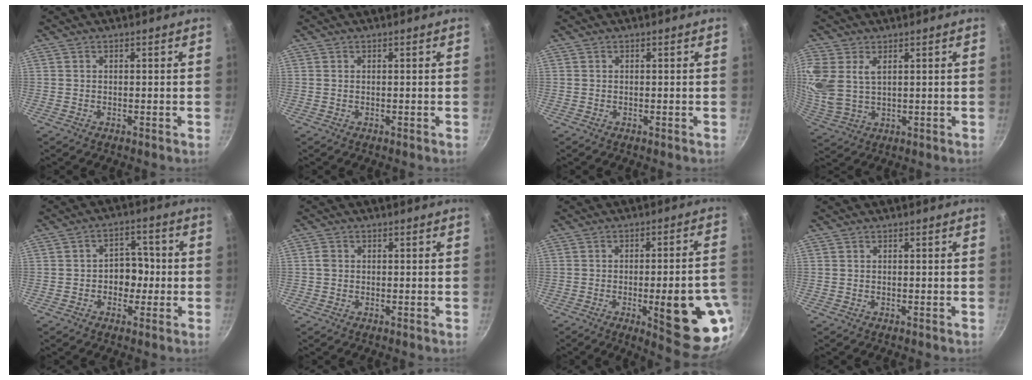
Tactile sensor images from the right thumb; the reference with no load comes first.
{"total": 0.0}
{"total": 0.0}
{"total": 11.9, "force": [3.9, 7.7, 8.1], "torque": [-0.193, 0.002, 0.089]}
{"total": 6.1, "force": [-1.0, 4.9, 3.6], "torque": [0.002, 0.017, -0.019]}
{"total": 1.4, "force": [-0.1, 1.3, 0.5], "torque": [-0.007, 0.008, -0.004]}
{"total": 18.2, "force": [-5.1, 4.7, 16.8], "torque": [-0.186, 0.015, -0.059]}
{"total": 0.0}